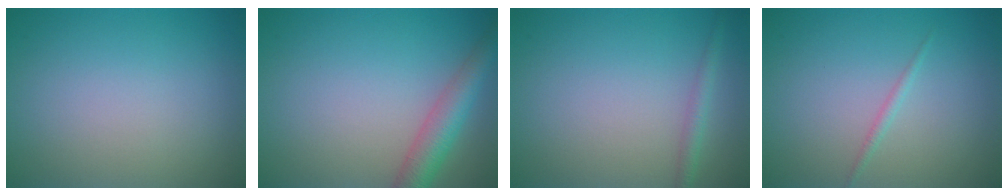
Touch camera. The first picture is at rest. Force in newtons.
{"total": 4.0, "press": 4.0, "slide": 0.3}
{"total": 1.4, "press": 1.4, "slide": 0.0}
{"total": 0.8, "press": 0.8, "slide": 0.1}